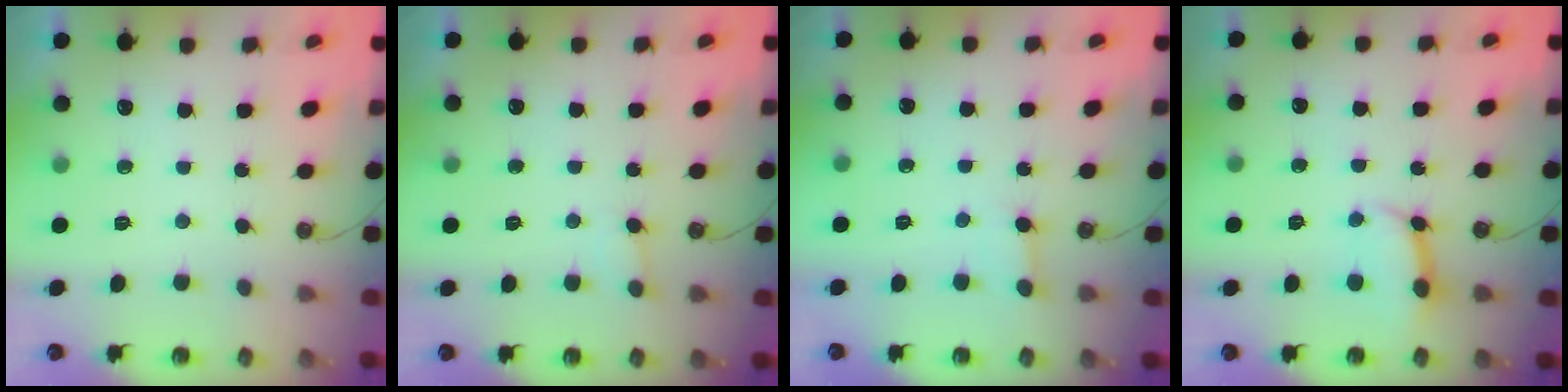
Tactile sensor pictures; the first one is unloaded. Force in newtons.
{"total": 5.1, "press": 5.0, "slide": 0.5}
{"total": 3.0, "press": 3.0, "slide": 0.2}
{"total": 10.1, "press": 10.0, "slide": 1.2}